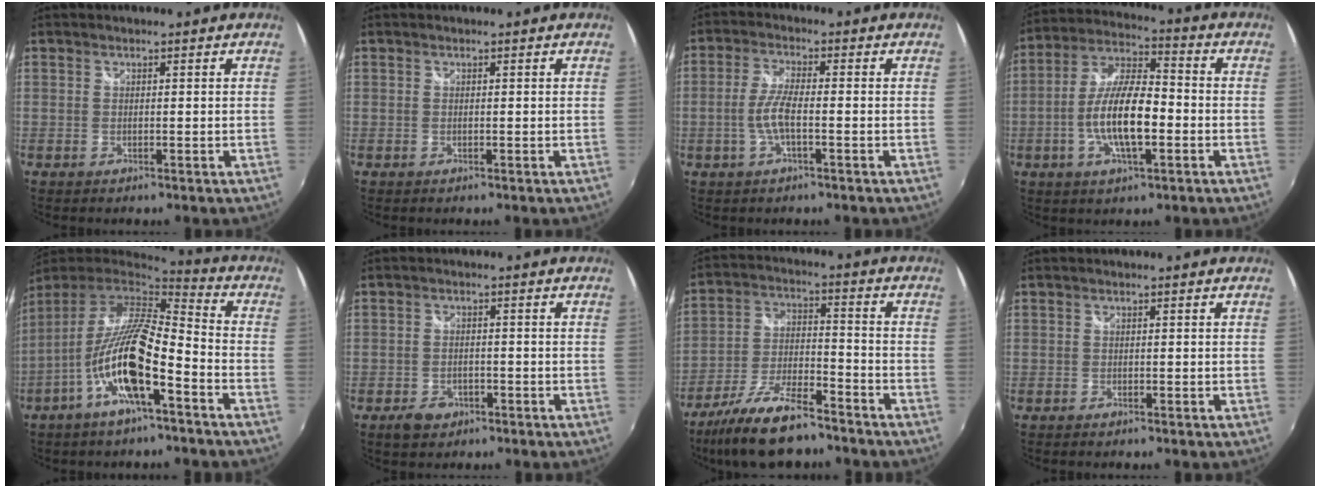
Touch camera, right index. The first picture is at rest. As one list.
[{"total": 0.0}, {"total": 5.4, "force": [-1.5, 1.0, 5.1], "torque": [-0.108, 0.001, -0.029]}, {"total": 12.8, "force": [-3.2, 4.1, 11.7], "torque": [-0.235, 0.002, -0.060]}, {"total": 16.5, "force": [-6.5, 4.0, 14.6], "torque": [-0.259, -0.018, -0.126]}, {"total": 4.4, "force": [-2.6, 2.9, 1.9], "torque": [-0.048, 0.000, -0.038]}, {"total": 15.5, "force": [-12.2, 4.3, 8.5], "torque": [-0.181, -0.017, -0.215]}, {"total": 0.7, "force": [-0.6, 0.3, 0.2], "torque": [-0.006, -0.003, -0.012]}]